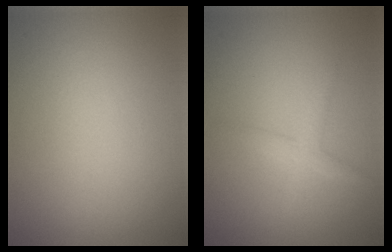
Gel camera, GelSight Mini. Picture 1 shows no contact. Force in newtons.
{"total": 1.6, "press": 1.6, "slide": 0.1}